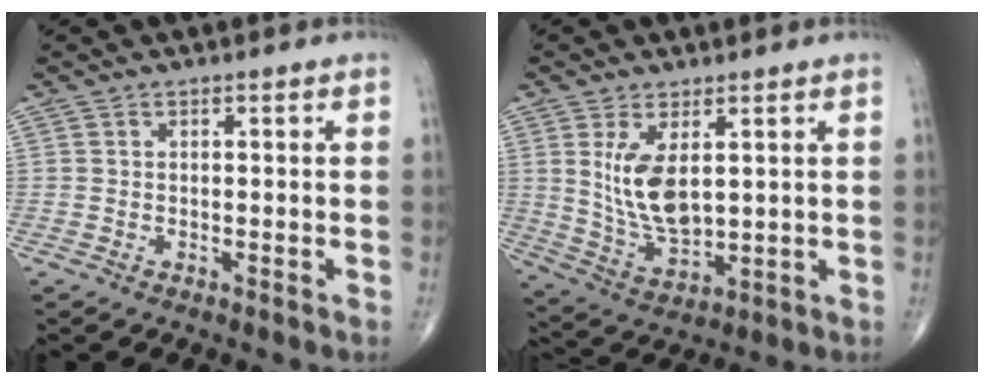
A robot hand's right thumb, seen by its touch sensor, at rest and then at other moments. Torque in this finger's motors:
{"motor_torque": [-0.41, 1.10, 0.79, 0.71, 0.10]}